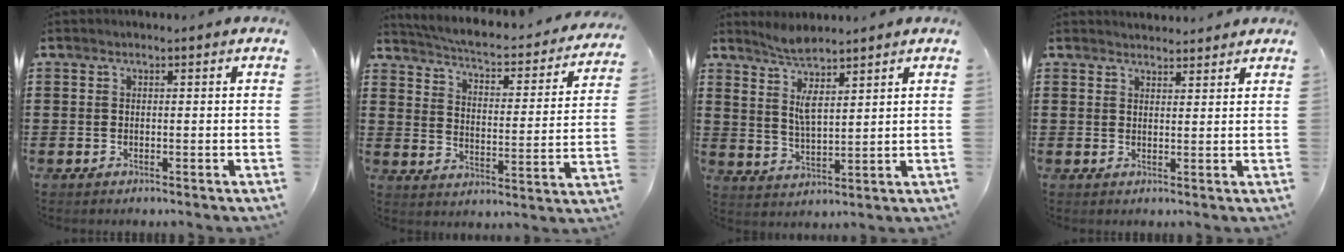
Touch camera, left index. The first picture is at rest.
{"total": 3.6, "force": [3.3, -0.2, 1.4], "torque": [-0.049, -0.035, 0.046]}
{"total": 5.5, "force": [3.9, 1.3, 3.7], "torque": [-0.082, -0.004, 0.069]}
{"total": 2.0, "force": [2.0, 0.3, -0.2], "torque": [-0.002, -0.002, 0.039]}